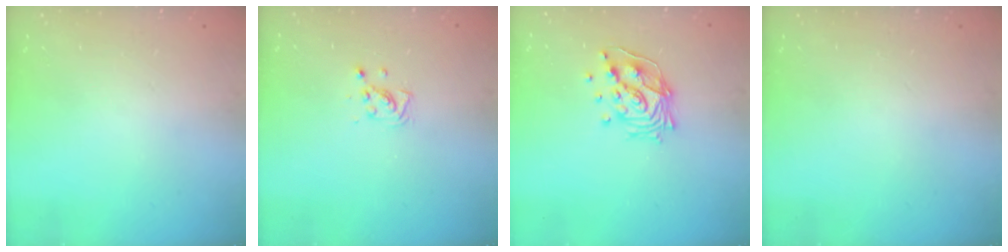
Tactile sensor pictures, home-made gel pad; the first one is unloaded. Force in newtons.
{"total": 5.0, "press": 4.7, "slide": 1.7}
{"total": 13.4, "press": 13.4, "slide": 1.6}
{"total": 0.0}